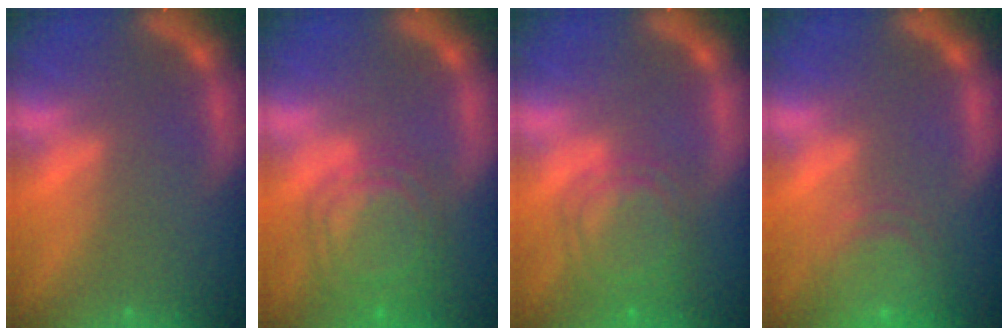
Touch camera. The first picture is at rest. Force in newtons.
{"total": 7.6}
{"total": 6.0}
{"total": 6.1}